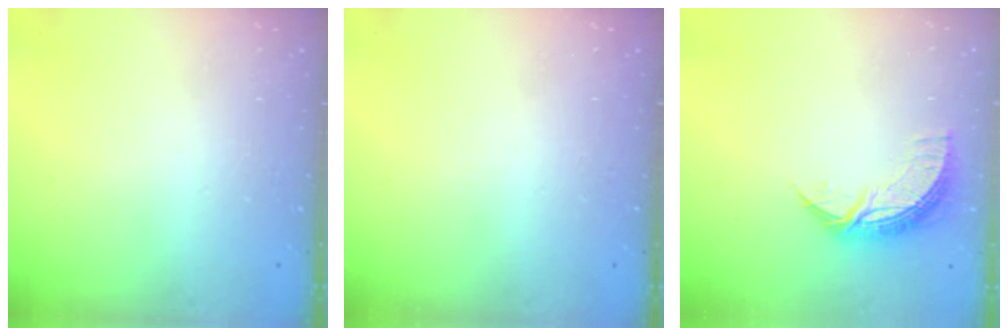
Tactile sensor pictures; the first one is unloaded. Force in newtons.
{"total": 0.0}
{"total": 9.7, "press": 9.7, "slide": 0.4}